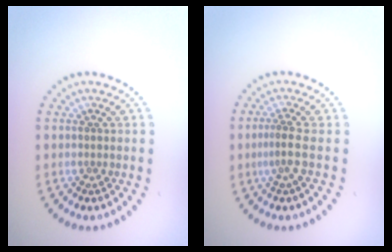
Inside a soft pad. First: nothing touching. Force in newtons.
{"total": 1.9, "press": 1.1, "slide": 1.5}